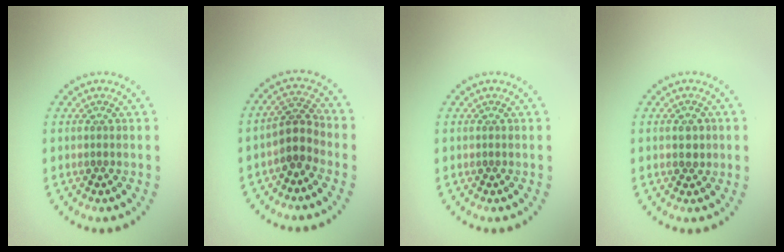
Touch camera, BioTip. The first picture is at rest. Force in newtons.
{"total": 2.6, "press": 2.1, "slide": 1.6}
{"total": 0.0}
{"total": 1.5, "press": 1.4, "slide": 0.3}